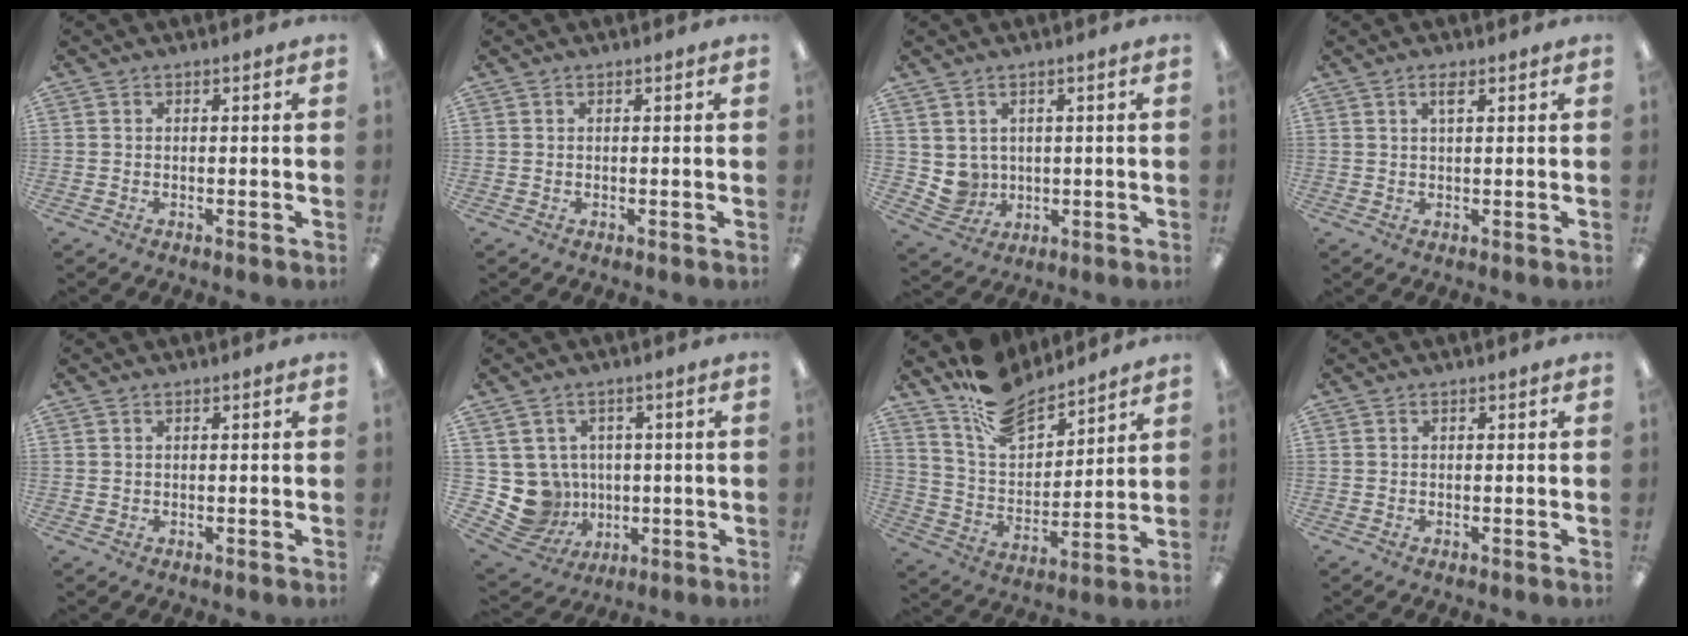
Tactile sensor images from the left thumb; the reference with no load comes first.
{"total": 0.0}
{"total": 4.8, "force": [2.2, 4.2, 0.6], "torque": [-0.027, -0.009, 0.044]}
{"total": 2.2, "force": [1.3, 0.6, 1.7], "torque": [-0.031, 0.001, 0.020]}
{"total": 0.6, "force": [0.4, 0.3, 0.2], "torque": [-0.004, 0.002, 0.008]}
{"total": 8.9, "force": [0.2, 8.7, 2.0], "torque": [-0.082, -0.013, 0.013]}
{"total": 15.2, "force": [12.4, 6.6, 5.8], "torque": [-0.128, -0.072, 0.232]}
{"total": 0.0}